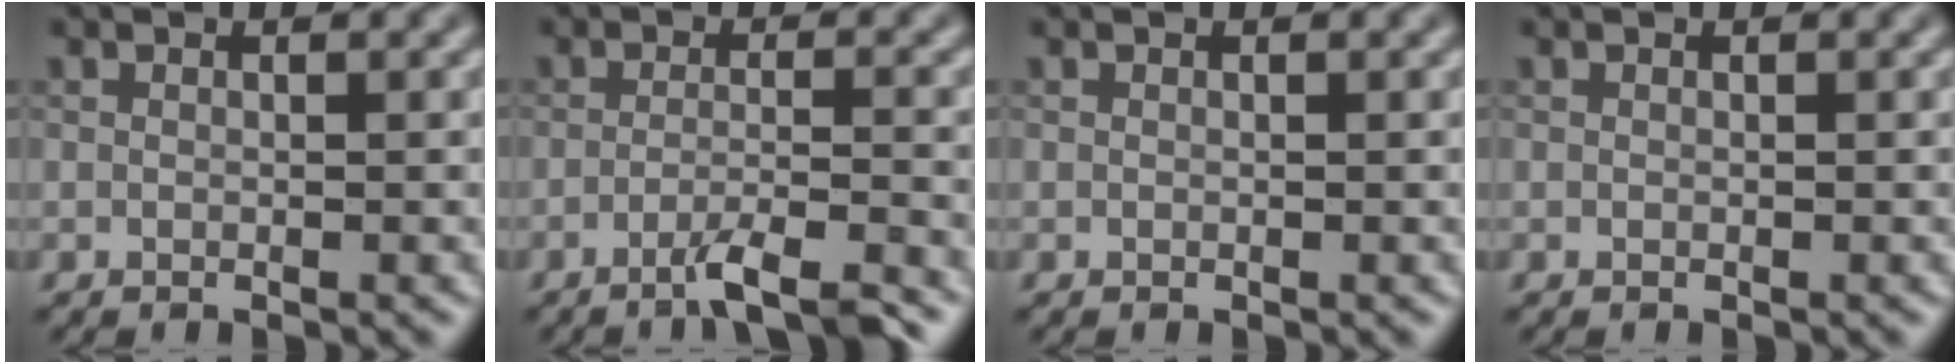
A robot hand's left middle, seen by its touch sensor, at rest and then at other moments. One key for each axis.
{"total": 4.0, "fx": -2.8, "fy": 0.4, "fz": 2.8, "tx": -0.044, "ty": 0.004, "tz": -0.059}
{"total": 0.0}
{"total": 0.0}